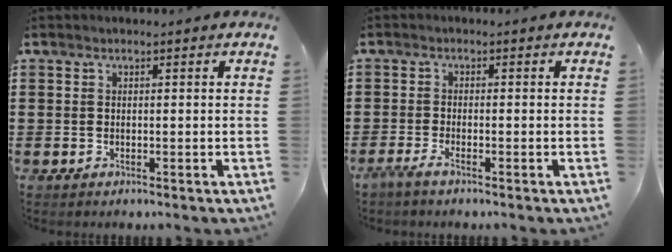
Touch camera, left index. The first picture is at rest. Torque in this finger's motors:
{"motor_torque": [0.29, 0.24, 0.15, 0.03]}